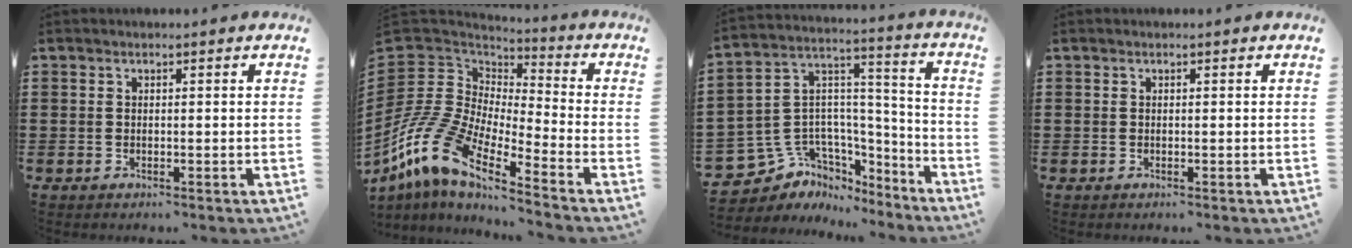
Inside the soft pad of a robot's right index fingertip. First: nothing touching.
{"total": 12.5, "force": [-9.9, 4.1, 6.5], "torque": [-0.203, -0.016, -0.213]}
{"total": 7.8, "force": [-3.3, 6.9, 1.6], "torque": [-0.065, -0.008, -0.056]}
{"total": 0.0}